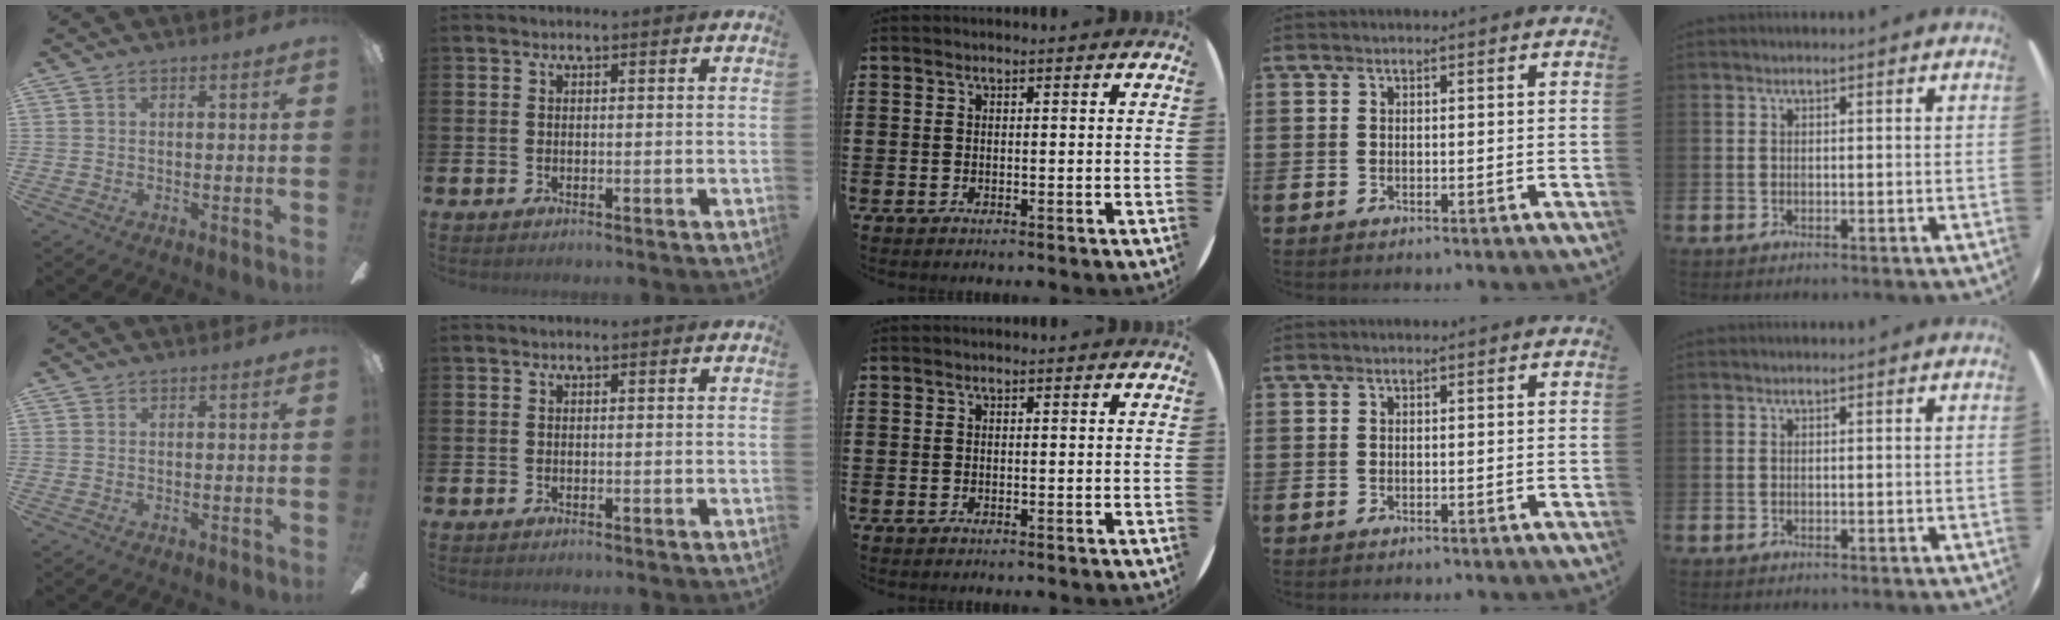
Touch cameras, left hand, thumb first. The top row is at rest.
{}